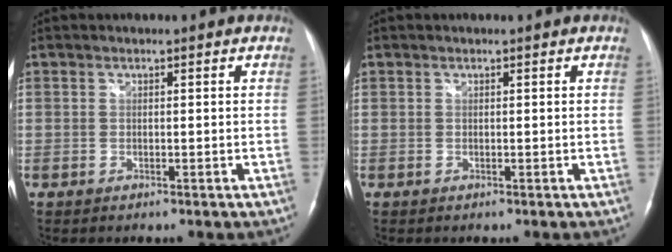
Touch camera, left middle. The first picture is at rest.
{"total": 0.0}